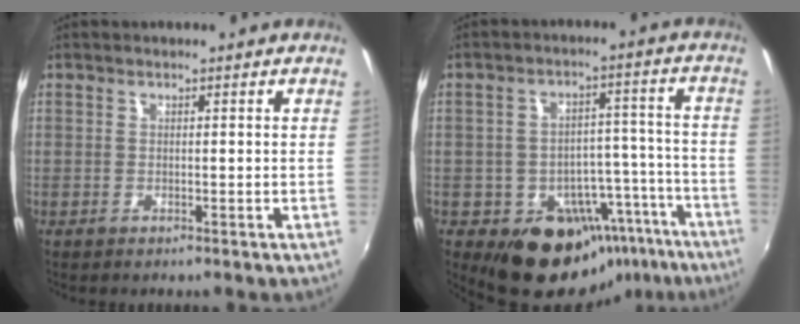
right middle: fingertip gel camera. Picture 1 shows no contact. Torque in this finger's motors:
{"motor_torque": [0.14, -0.57, 0.11, 0.06]}